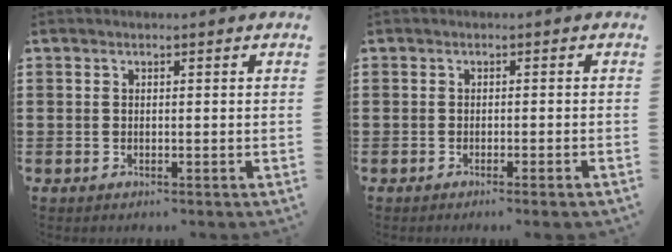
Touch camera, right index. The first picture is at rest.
{"total": 0.8, "force": [-0.5, -0.2, 0.5], "torque": [-0.011, -0.003, -0.011]}